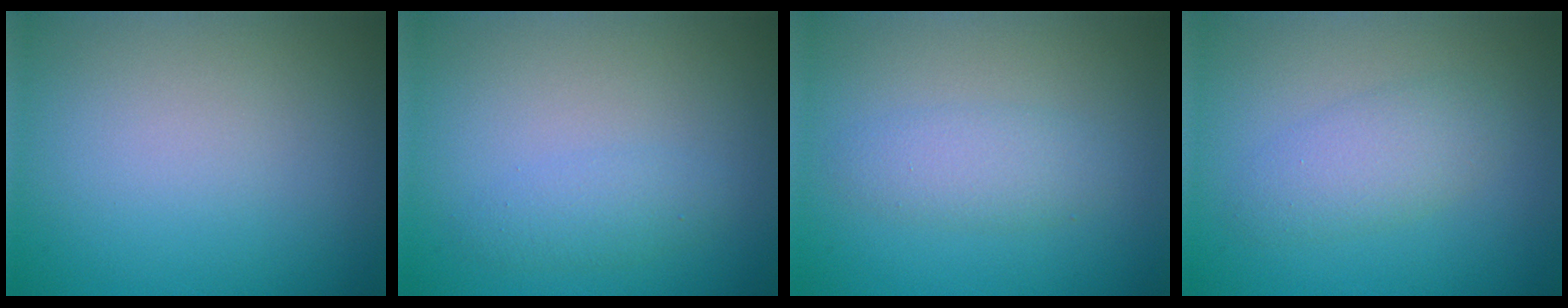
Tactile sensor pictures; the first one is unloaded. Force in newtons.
{"total": 1.6, "press": 1.6, "slide": 0.0}
{"total": 2.3, "press": 2.3, "slide": 0.1}
{"total": 2.8, "press": 2.8, "slide": 0.1}